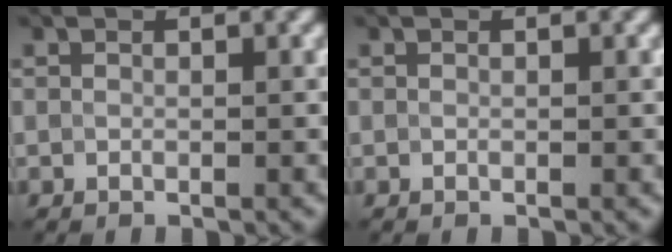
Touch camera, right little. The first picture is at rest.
{"total": 0.0}